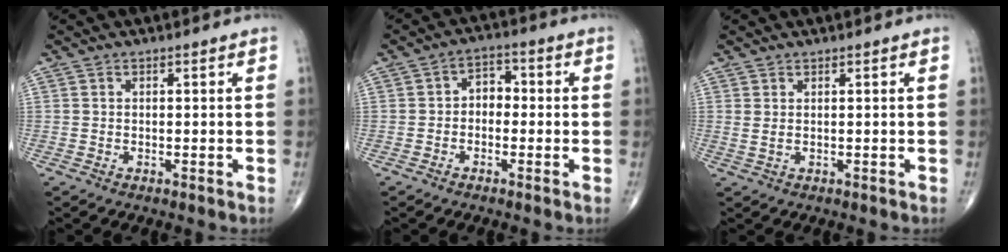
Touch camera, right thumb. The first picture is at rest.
{"total": 4.2, "force": [-0.5, 3.1, 2.8], "torque": [-0.024, 0.019, -0.022]}
{"total": 1.4, "force": [0.5, 0.4, 1.2], "torque": [-0.031, 0.003, 0.015]}